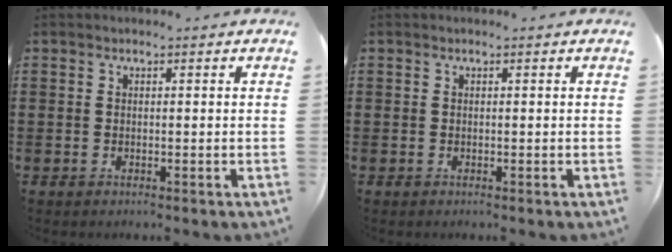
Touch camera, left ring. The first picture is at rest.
{"total": 0.0}